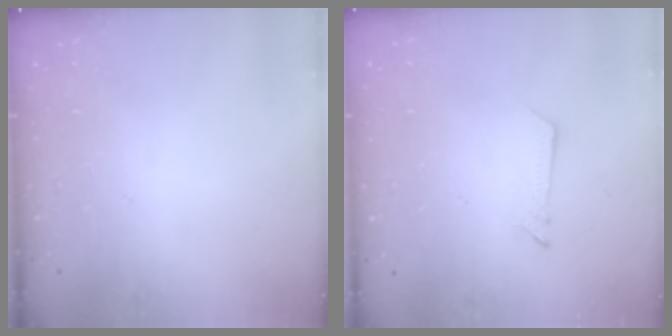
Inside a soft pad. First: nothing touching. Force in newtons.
{"total": 2.6, "press": 2.6, "slide": 0.3}